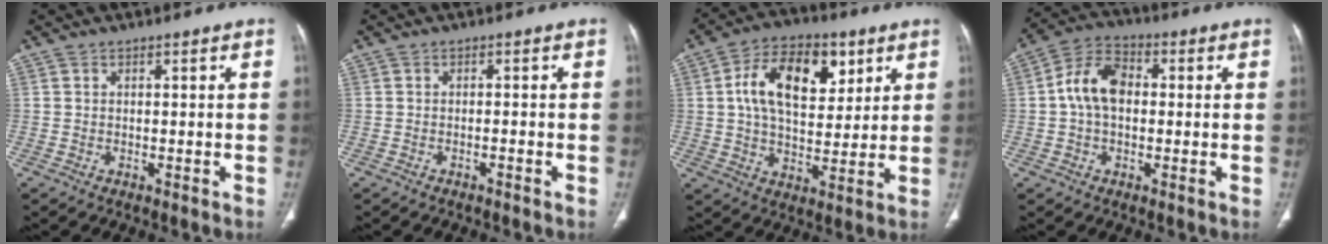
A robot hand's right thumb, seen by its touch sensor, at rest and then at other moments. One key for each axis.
{"total": 1.0, "fx": -0.9, "fy": 0.1, "fz": 0.6, "tx": -0.016, "ty": 0.014, "tz": -0.013}
{"total": 16.0, "fx": 5.2, "fy": 9.5, "fz": 11.8, "tx": -0.168, "ty": -0.005, "tz": 0.085}
{"total": 9.4, "fx": 0.4, "fy": 6.3, "fz": 6.9, "tx": -0.123, "ty": 0.027, "tz": -0.002}